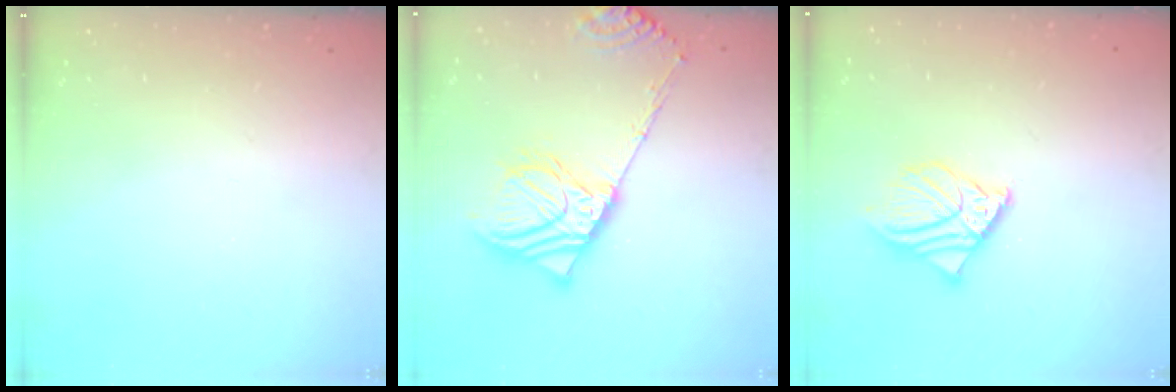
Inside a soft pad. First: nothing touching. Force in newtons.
{"total": 15.4, "press": 15.1, "slide": 2.9}
{"total": 9.2, "press": 8.9, "slide": 2.1}